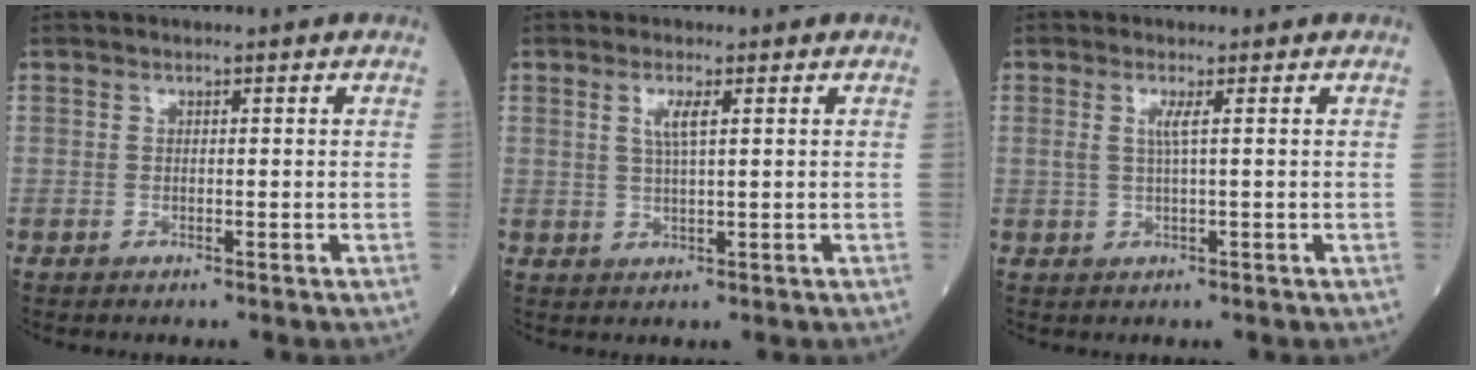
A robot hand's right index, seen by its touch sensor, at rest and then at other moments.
{"total": 2.9, "force": [1.1, 0.2, 2.7], "torque": [-0.058, 0.000, 0.021]}
{"total": 1.9, "force": [0.5, -0.3, 1.8], "torque": [-0.044, 0.000, 0.009]}